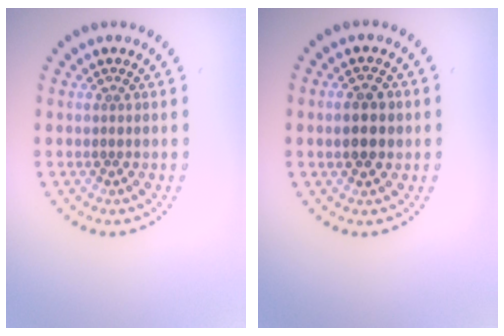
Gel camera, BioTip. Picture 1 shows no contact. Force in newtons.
{"total": 3.5, "press": 3.5, "slide": 0.2}